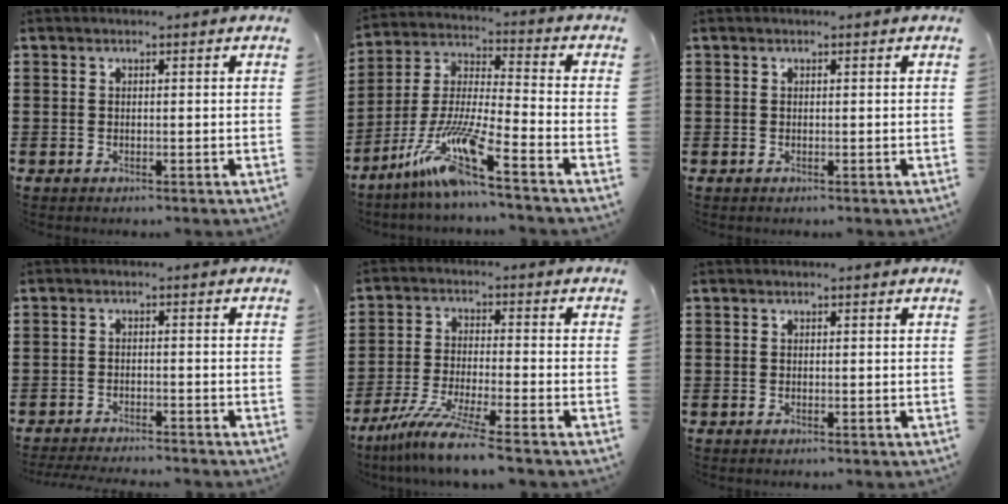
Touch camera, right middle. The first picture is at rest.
{"total": 11.8, "force": [-8.2, 0.3, 8.4], "torque": [-0.190, -0.017, -0.170]}
{"total": 0.0}
{"total": 2.5, "force": [-2.5, 0.0, 0.3], "torque": [-0.006, 0.001, -0.051]}
{"total": 7.9, "force": [-6.6, -0.5, 4.3], "torque": [-0.090, -0.016, -0.129]}
{"total": 0.0}